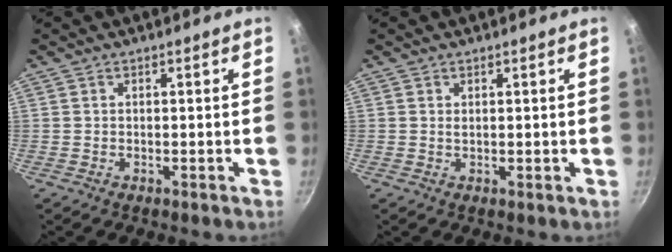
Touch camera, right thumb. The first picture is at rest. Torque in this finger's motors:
{"motor_torque": [0.32, 0.24, -0.17, 0.01, 0.03]}